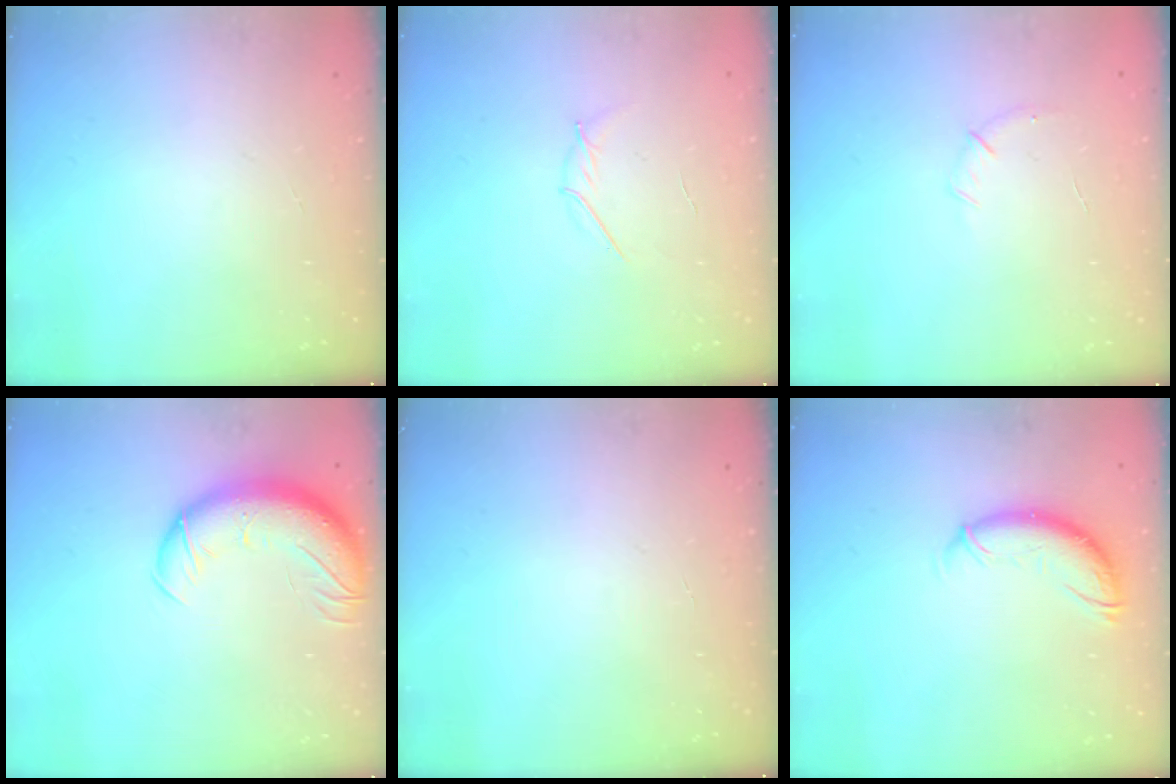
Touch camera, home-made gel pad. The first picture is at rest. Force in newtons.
{"total": 3.3, "press": 3.2, "slide": 0.8}
{"total": 5.1, "press": 4.9, "slide": 1.4}
{"total": 13.4, "press": 13.0, "slide": 3.3}
{"total": 0.0}
{"total": 10.7, "press": 10.6, "slide": 1.5}